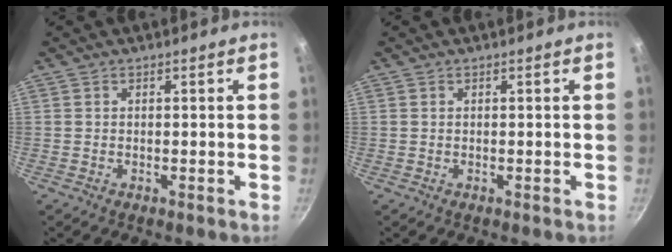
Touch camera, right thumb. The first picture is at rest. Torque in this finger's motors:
{"motor_torque": [0.07, -0.11, 0.30, -0.12, 0.03]}